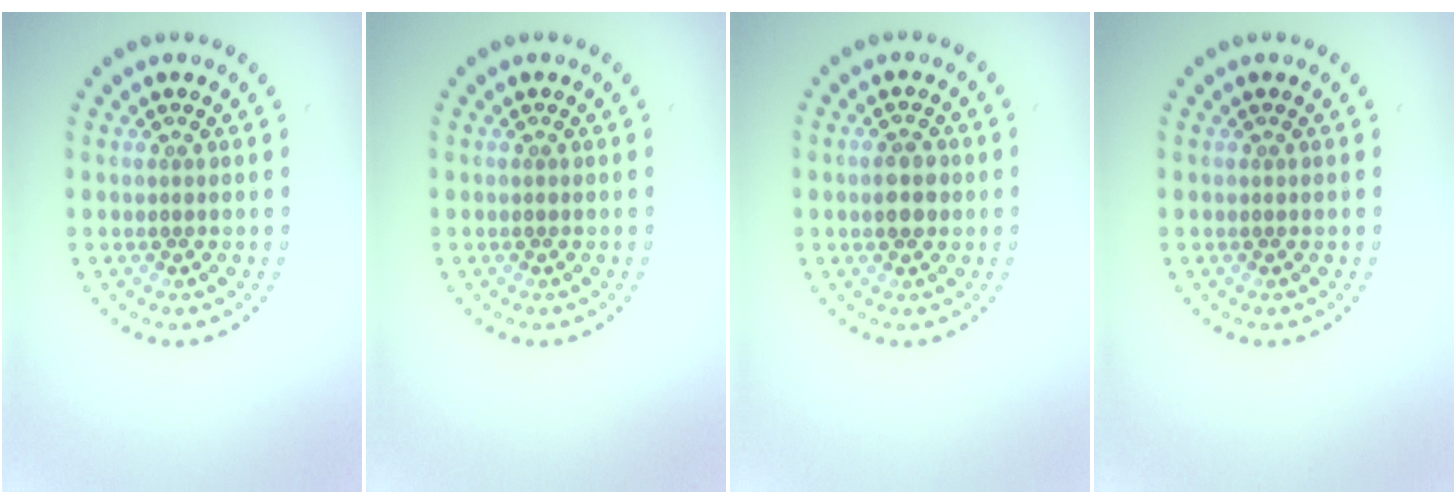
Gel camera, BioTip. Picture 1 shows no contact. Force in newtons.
{"total": 0.0}
{"total": 2.6, "press": 2.6, "slide": 0.0}
{"total": 0.0}